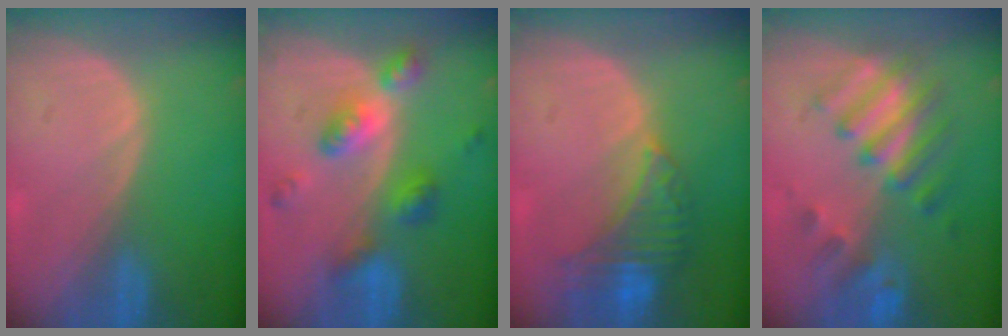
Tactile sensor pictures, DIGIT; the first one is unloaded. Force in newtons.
{"total": 7.2, "press": 7.2, "slide": 0.4}
{"total": 8.2, "press": 7.1, "slide": 4.0}
{"total": 7.9, "press": 7.7, "slide": 1.8}